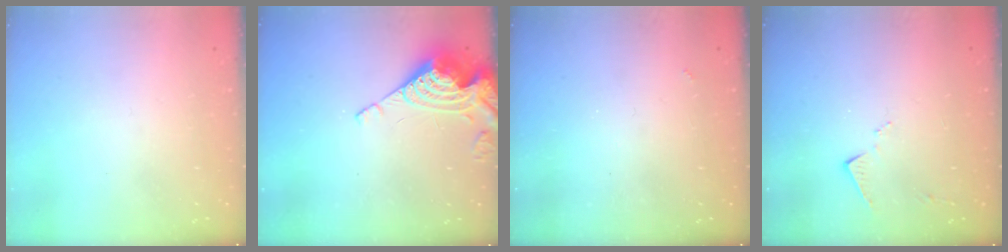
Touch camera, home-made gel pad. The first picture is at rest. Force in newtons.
{"total": 10.4, "press": 10.3, "slide": 1.2}
{"total": 2.5, "press": 2.5, "slide": 0.5}
{"total": 7.8, "press": 7.8, "slide": 0.4}